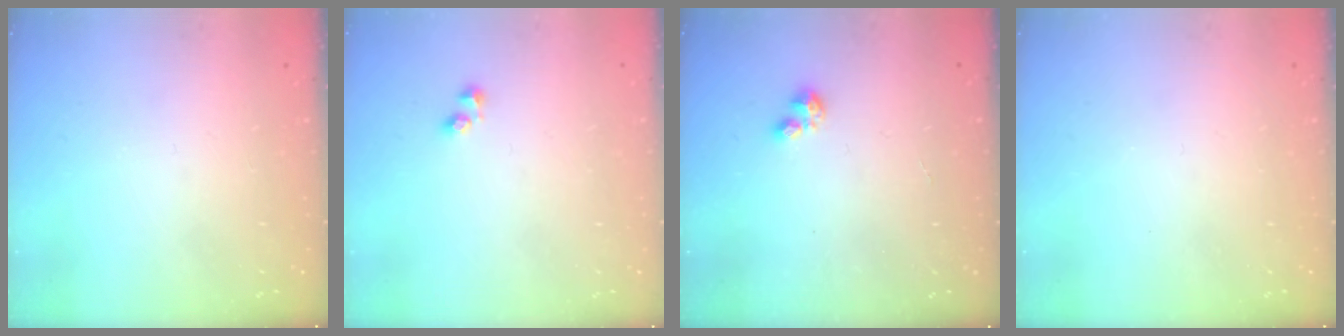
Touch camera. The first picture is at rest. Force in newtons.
{"total": 2.1, "press": 1.9, "slide": 0.9}
{"total": 1.3, "press": 1.2, "slide": 0.3}
{"total": 0.0}